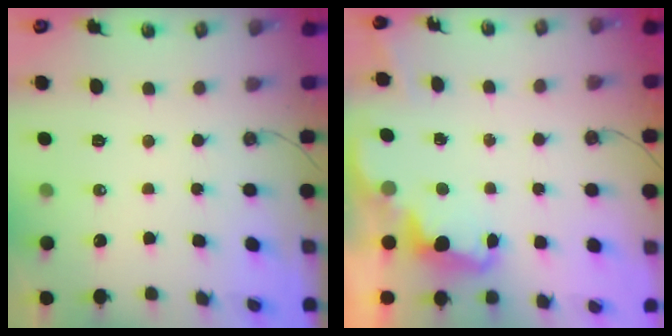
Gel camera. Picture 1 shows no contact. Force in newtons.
{"total": 1.5, "press": 1.4, "slide": 0.7}